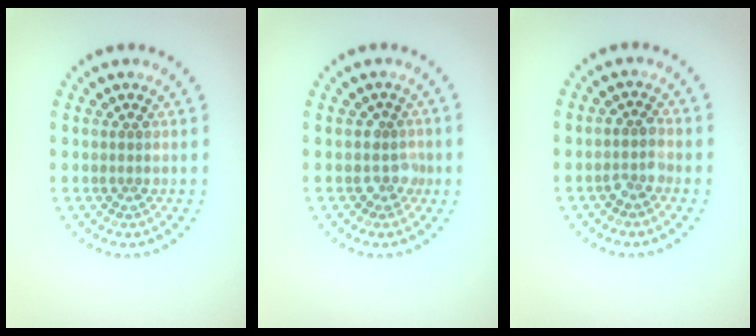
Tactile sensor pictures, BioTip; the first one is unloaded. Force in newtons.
{"total": 1.6, "press": 1.3, "slide": 0.9}
{"total": 1.5, "press": 1.3, "slide": 0.7}